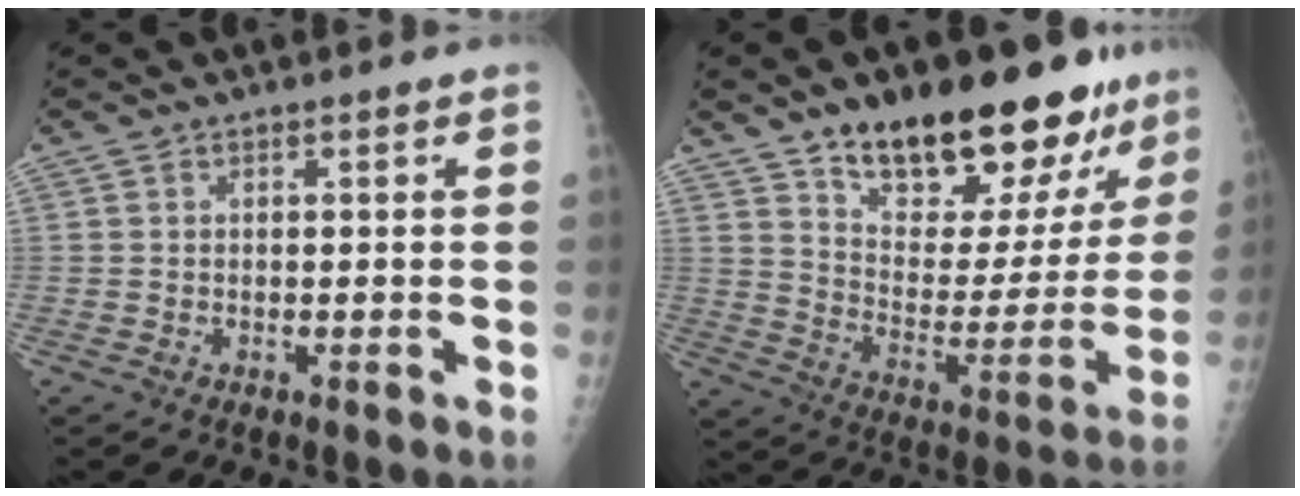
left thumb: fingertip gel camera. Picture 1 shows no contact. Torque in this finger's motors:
{"motor_torque": [0.24, 0.74, 1.40, -1.38, 0.29]}